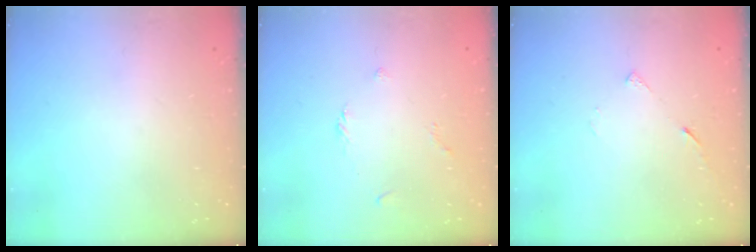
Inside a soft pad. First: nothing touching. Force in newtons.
{"total": 2.0, "press": 1.9, "slide": 0.6}
{"total": 3.8, "press": 3.8, "slide": 0.6}